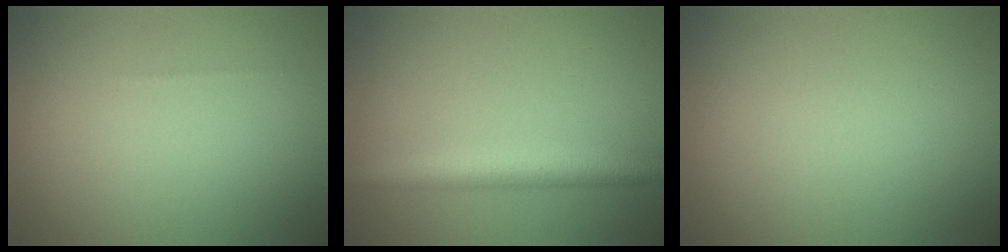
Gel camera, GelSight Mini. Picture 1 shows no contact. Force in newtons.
{"total": 4.4, "press": 4.4, "slide": 0.1}
{"total": 0.0}